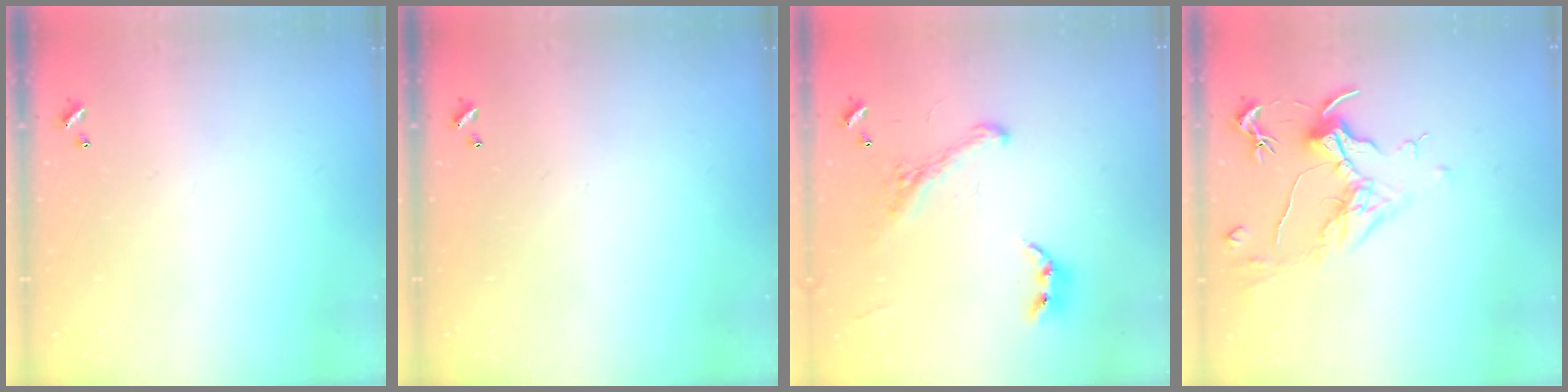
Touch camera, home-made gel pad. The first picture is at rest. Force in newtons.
{"total": 0.0}
{"total": 2.9, "press": 2.7, "slide": 1.2}
{"total": 1.6, "press": 1.4, "slide": 0.7}